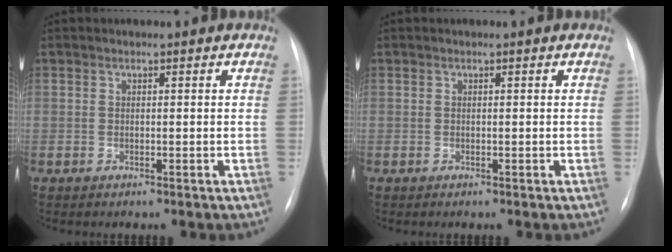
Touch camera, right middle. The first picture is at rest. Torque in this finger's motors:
{"motor_torque": [0.00, 0.00, 0.00, 0.00]}